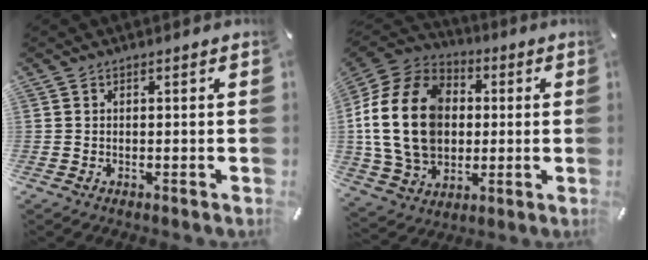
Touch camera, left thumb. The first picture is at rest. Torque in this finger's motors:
{"motor_torque": [2.50, 2.51, 1.84, 0.93, 0.32]}